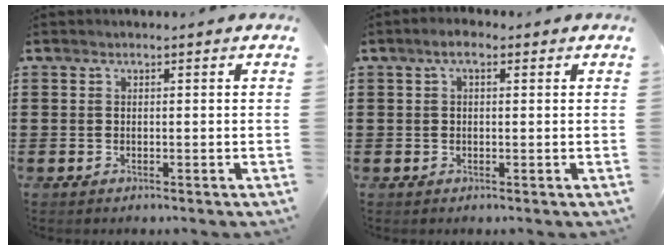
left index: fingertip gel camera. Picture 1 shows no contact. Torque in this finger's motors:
{"motor_torque": [0.42, -0.43, 0.25, 0.07]}